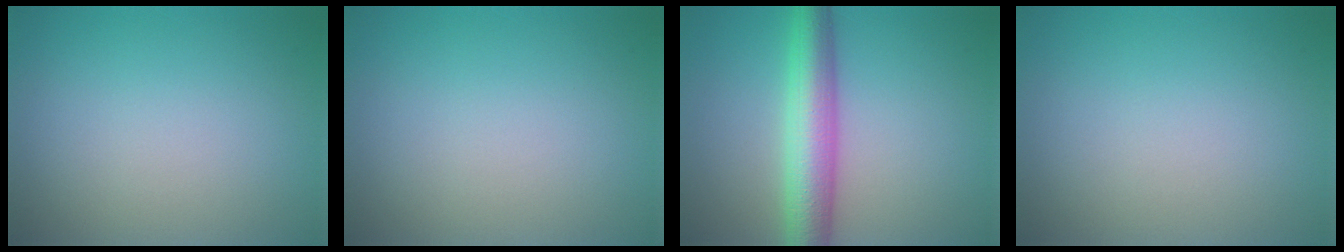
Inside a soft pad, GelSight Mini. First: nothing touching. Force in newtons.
{"total": 0.0}
{"total": 6.0, "press": 6.0, "slide": 0.1}
{"total": 0.0}